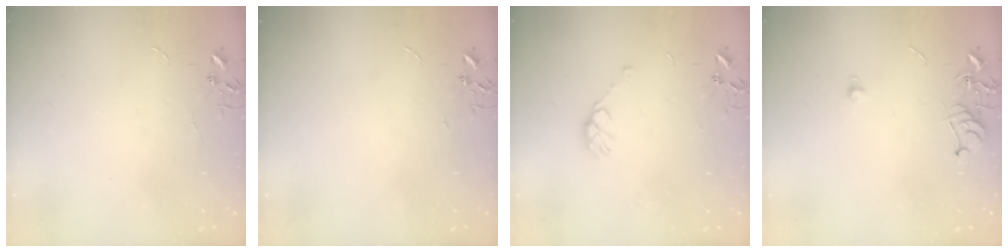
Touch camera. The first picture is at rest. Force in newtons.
{"total": 0.0}
{"total": 7.5, "press": 7.4, "slide": 1.0}
{"total": 7.0, "press": 6.9, "slide": 0.7}